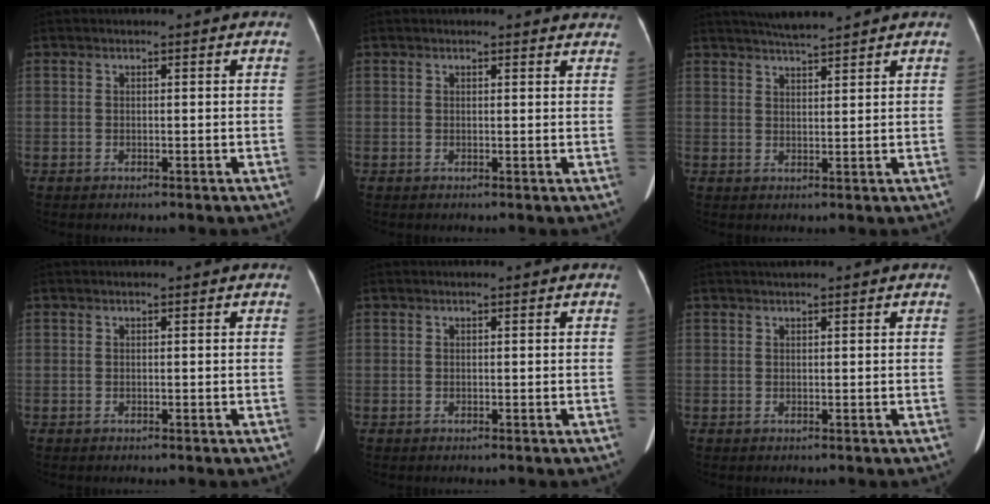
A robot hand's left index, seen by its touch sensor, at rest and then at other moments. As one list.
[{"total": 3.7, "force": [3.5, 1.0, 0.5], "torque": [0.002, -0.003, 0.018]}, {"total": 5.5, "force": [5.1, -0.3, 2.1], "torque": [-0.037, 0.017, 0.087]}, {"total": 0.0}, {"total": 0.0}, {"total": 1.1, "force": [1.0, 0.0, 0.6], "torque": [-0.008, 0.015, 0.019]}]